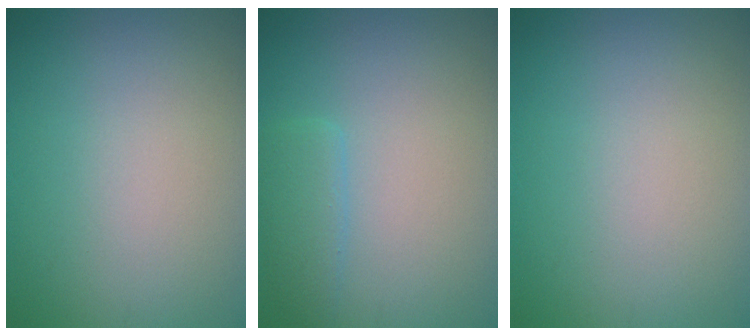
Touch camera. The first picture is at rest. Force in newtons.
{"total": 1.8, "press": 1.8, "slide": 0.2}
{"total": 0.0}